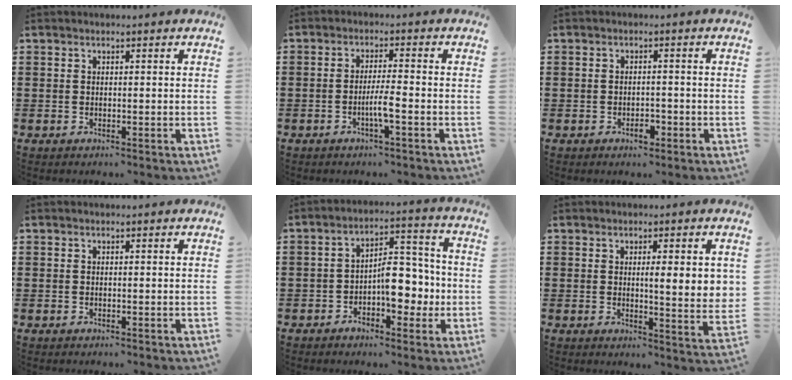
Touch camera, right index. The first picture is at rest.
{"total": 3.7, "force": [-1.5, 0.0, 3.4], "torque": [-0.068, -0.007, -0.031]}
{"total": 2.1, "force": [-1.2, 1.0, 1.4], "torque": [-0.029, 0.001, -0.024]}
{"total": 0.0}
{"total": 7.7, "force": [-1.6, 4.6, 6.0], "torque": [-0.074, 0.003, -0.033]}
{"total": 5.0, "force": [1.0, 0.7, 4.9], "torque": [-0.078, -0.008, 0.010]}